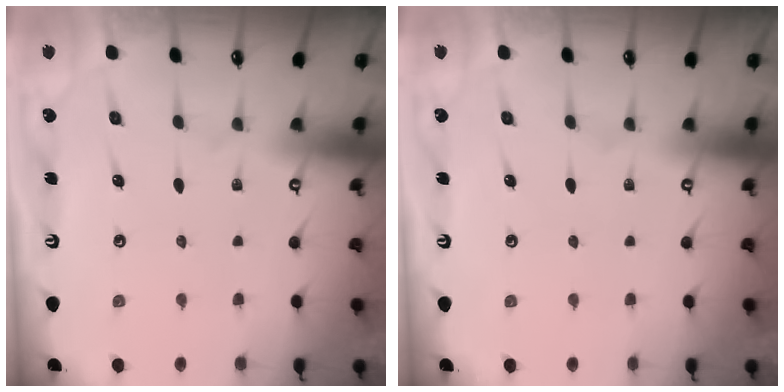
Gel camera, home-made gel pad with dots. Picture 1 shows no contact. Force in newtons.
{"total": 0.0}